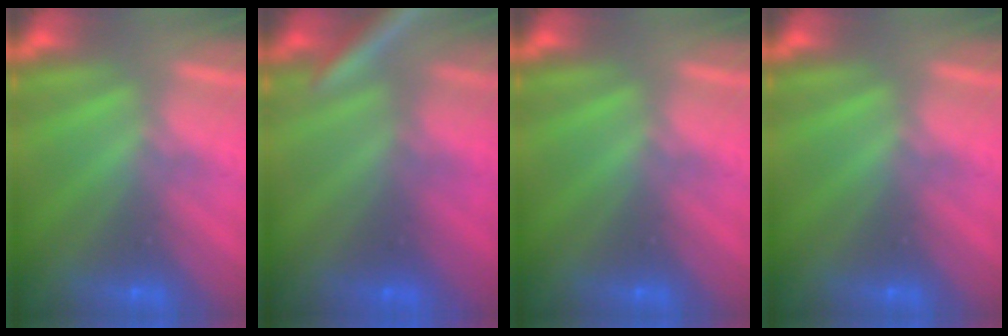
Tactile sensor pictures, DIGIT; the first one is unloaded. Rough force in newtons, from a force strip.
{"total": 2.8}
{"total": 0.0}
{"total": 0.0}